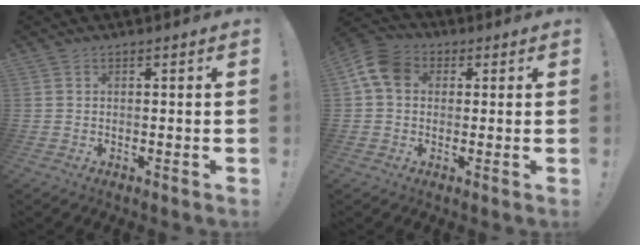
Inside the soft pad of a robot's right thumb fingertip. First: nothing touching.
{"total": 9.2, "force": [2.3, 6.9, 5.7], "torque": [-0.104, 0.009, 0.050]}